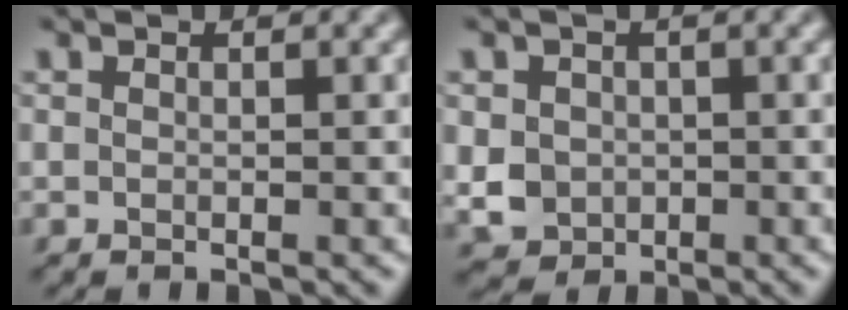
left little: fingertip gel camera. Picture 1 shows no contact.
{"total": 3.0, "force": [-0.1, 2.8, 1.1], "torque": [-0.024, -0.001, -0.006]}